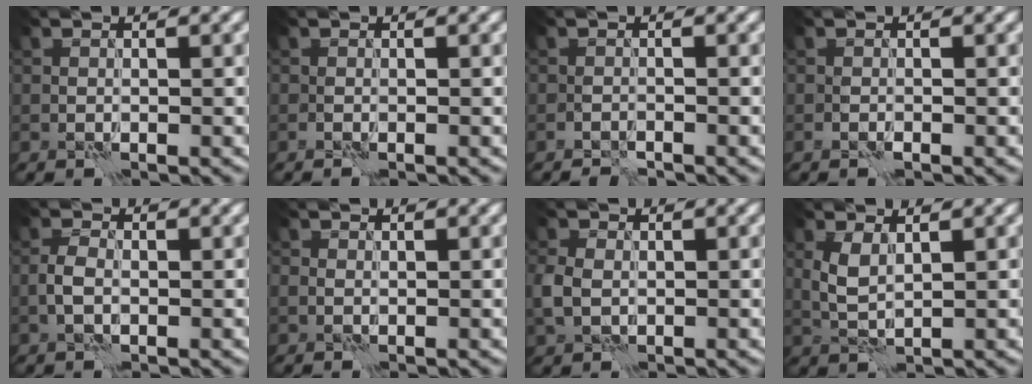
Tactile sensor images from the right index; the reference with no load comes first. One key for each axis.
{"total": 0.0}
{"total": 0.7, "fx": -0.7, "fy": -0.1, "fz": -0.2, "tx": 0.005, "ty": 0.002, "tz": -0.016}
{"total": 0.6, "fx": -0.4, "fy": 0.2, "fz": 0.4, "tx": -0.007, "ty": 0.003, "tz": -0.009}
{"total": 1.7, "fx": -0.2, "fy": 1.0, "fz": 1.3, "tx": -0.029, "ty": 0.003, "tz": -0.009}
{"total": 0.7, "fx": -0.1, "fy": 0.7, "fz": 0.2, "tx": -0.003, "ty": -0.001, "tz": -0.002}
{"total": 2.8, "fx": -0.3, "fy": 2.2, "fz": 1.7, "tx": -0.044, "ty": 0.002, "tz": -0.009}
{"total": 2.2, "fx": 1.1, "fy": 0.8, "fz": 1.7, "tx": -0.044, "ty": 0.002, "tz": 0.025}